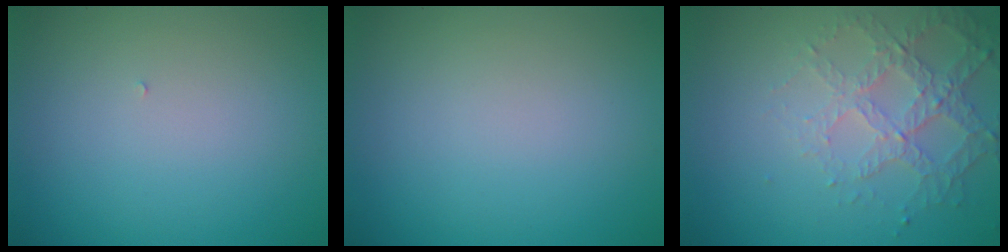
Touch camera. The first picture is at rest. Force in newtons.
{"total": 0.0}
{"total": 4.3, "press": 3.2, "slide": 2.9}